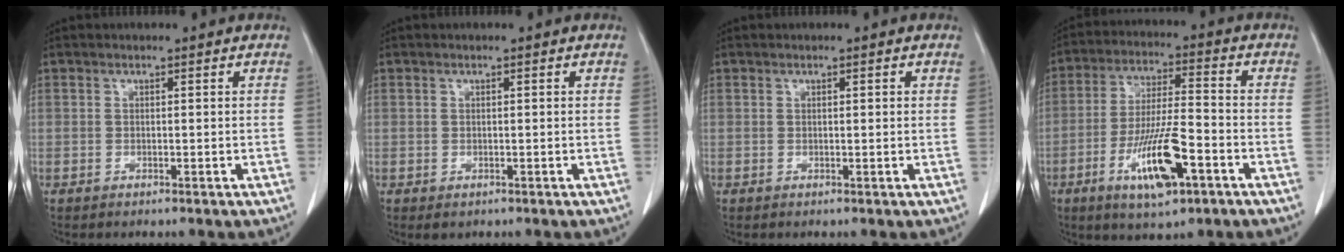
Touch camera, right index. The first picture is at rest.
{"total": 0.8, "force": [-0.1, 0.7, 0.2], "torque": [-0.004, 0.002, 0.002]}
{"total": 0.6, "force": [0.3, 0.1, 0.5], "torque": [-0.012, 0.000, 0.004]}
{"total": 12.2, "force": [-5.3, 2.4, 10.7], "torque": [-0.204, -0.010, -0.091]}